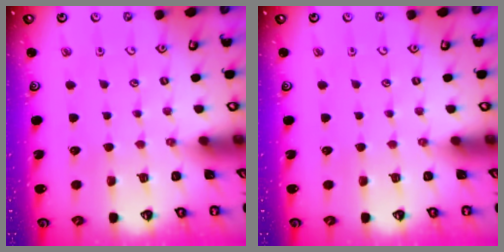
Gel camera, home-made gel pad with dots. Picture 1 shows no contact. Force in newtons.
{"total": 0.0}